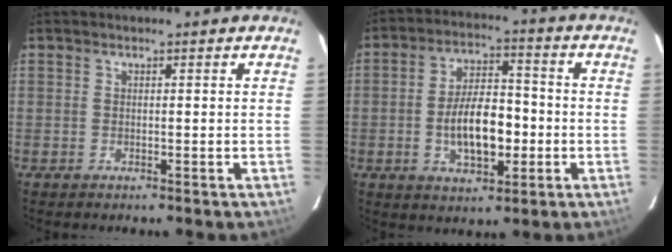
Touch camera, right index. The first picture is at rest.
{"total": 11.0, "force": [-2.4, 5.3, 9.3], "torque": [-0.176, 0.010, -0.032]}